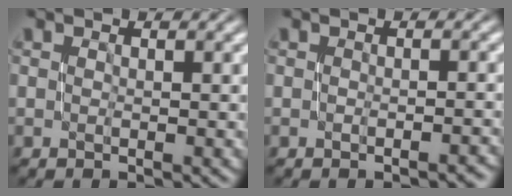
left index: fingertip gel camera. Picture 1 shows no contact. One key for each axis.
{"total": 1.1, "fx": -0.6, "fy": 0.4, "fz": 0.8, "tx": 0.000, "ty": 0.001, "tz": -0.011}